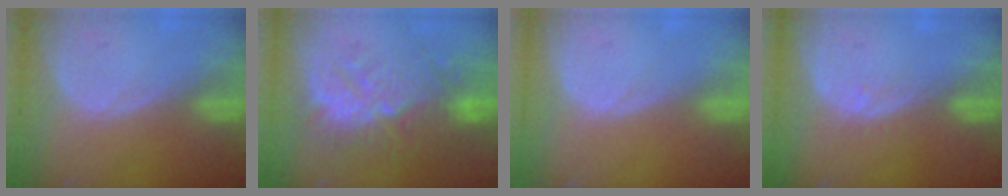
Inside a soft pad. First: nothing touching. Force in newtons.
{"total": 10.3, "press": 9.8, "slide": 3.2}
{"total": 0.0}
{"total": 0.7, "press": 0.7, "slide": 0.2}